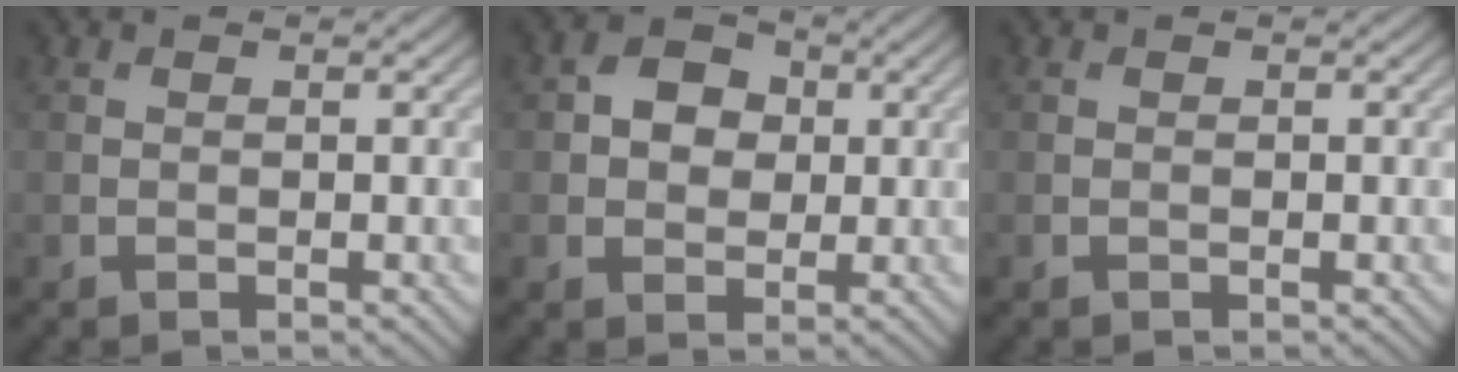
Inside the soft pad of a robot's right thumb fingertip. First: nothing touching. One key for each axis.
{"total": 4.5, "fx": 0.7, "fy": 3.7, "fz": 2.5, "tx": -0.046, "ty": 0.009, "tz": 0.000}
{"total": 0.0}